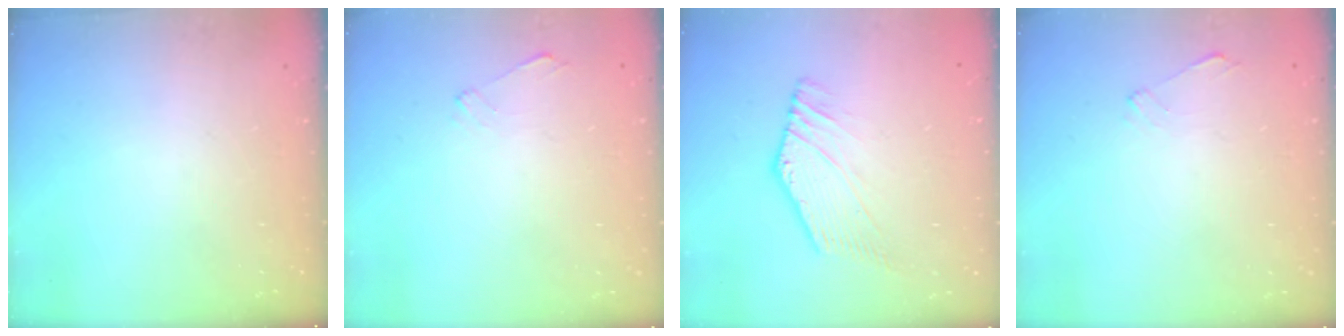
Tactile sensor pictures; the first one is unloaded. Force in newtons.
{"total": 1.0, "press": 1.0, "slide": 0.3}
{"total": 1.7, "press": 1.3, "slide": 1.1}
{"total": 1.0, "press": 1.0, "slide": 0.3}